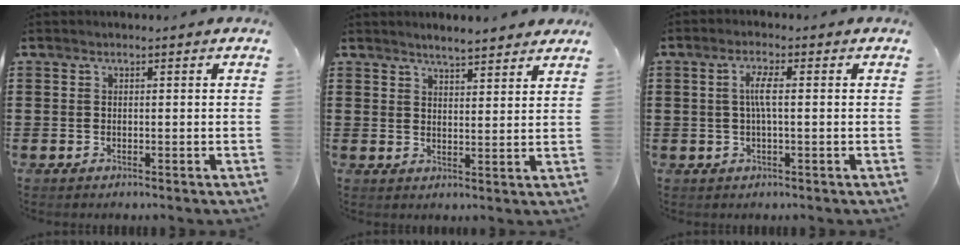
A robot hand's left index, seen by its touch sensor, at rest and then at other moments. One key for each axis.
{"total": 3.4, "fx": 3.4, "fy": 0.2, "fz": 0.5, "tx": -0.019, "ty": -0.008, "tz": 0.062}
{"total": 3.3, "fx": 0.1, "fy": 0.6, "fz": 3.2, "tx": -0.063, "ty": 0.003, "tz": 0.000}